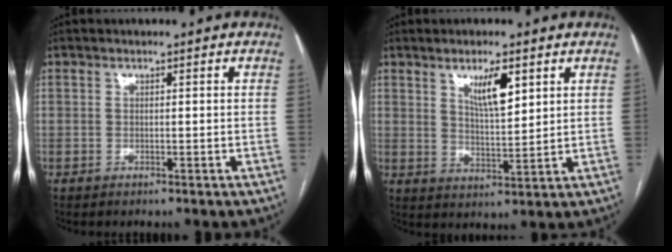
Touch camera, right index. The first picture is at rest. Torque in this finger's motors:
{"motor_torque": [0.43, 0.33, 0.17, 0.06]}